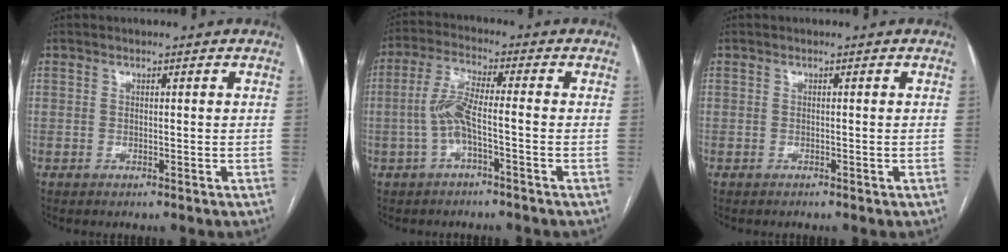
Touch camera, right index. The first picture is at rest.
{"total": 6.2, "force": [-1.5, 0.9, 6.0], "torque": [-0.130, 0.015, -0.032]}
{"total": 0.0}